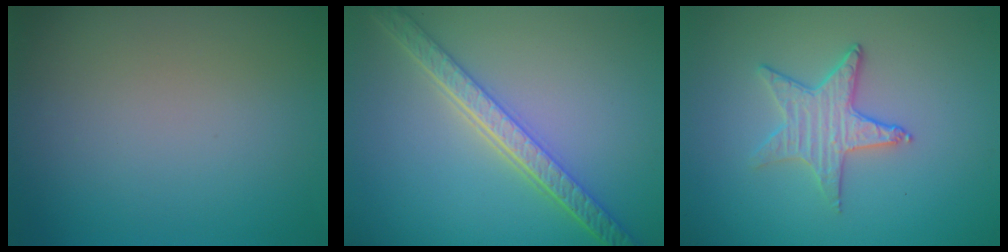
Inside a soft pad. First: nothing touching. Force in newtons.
{"total": 5.1, "press": 4.1, "slide": 3.0}
{"total": 2.8, "press": 2.7, "slide": 0.7}